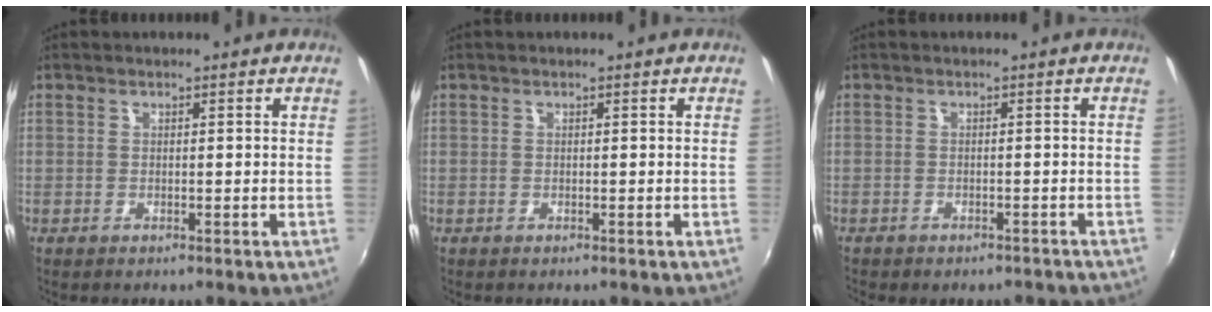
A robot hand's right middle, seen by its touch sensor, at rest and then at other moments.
{"total": 0.0}
{"total": 5.1, "force": [-4.4, 2.0, 1.7], "torque": [-0.038, -0.011, -0.050]}